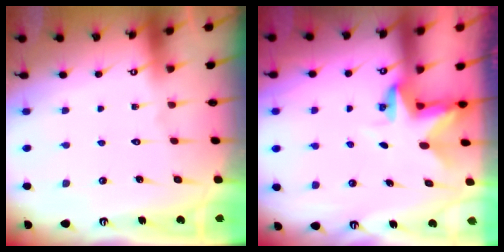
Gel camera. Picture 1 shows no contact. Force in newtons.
{"total": 3.0, "press": 3.0, "slide": 0.2}